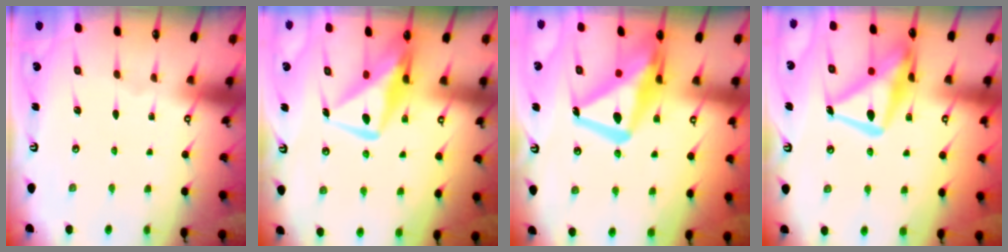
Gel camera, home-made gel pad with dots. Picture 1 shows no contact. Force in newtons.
{"total": 12.2, "press": 12.1, "slide": 1.2}
{"total": 18.8, "press": 18.7, "slide": 2.0}
{"total": 17.8, "press": 17.8, "slide": 1.6}